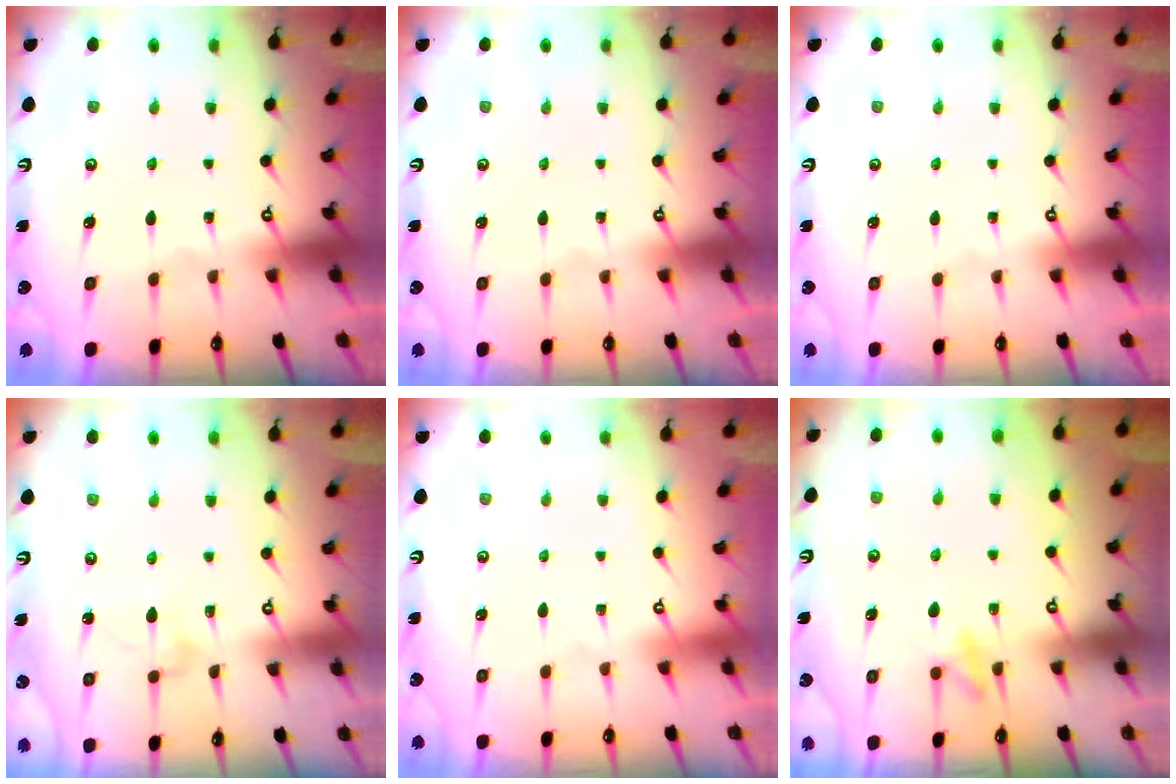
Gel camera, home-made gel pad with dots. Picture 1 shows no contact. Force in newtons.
{"total": 0.0}
{"total": 0.0}
{"total": 5.7, "press": 5.7, "slide": 0.4}
{"total": 3.9, "press": 3.9, "slide": 0.1}
{"total": 9.0, "press": 8.9, "slide": 1.3}